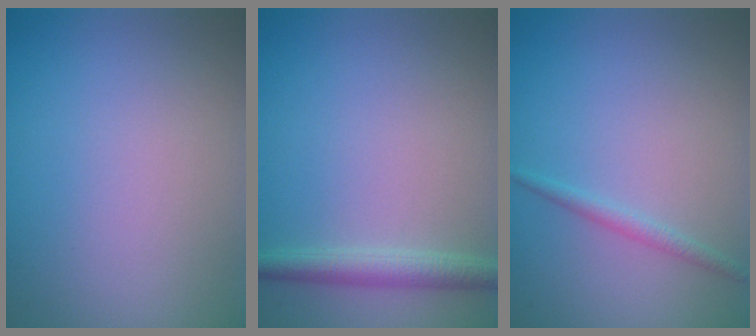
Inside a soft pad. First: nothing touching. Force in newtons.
{"total": 2.4, "press": 2.4, "slide": 0.1}
{"total": 1.1, "press": 1.1, "slide": 0.0}